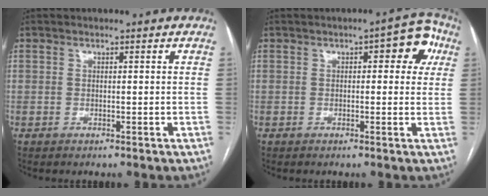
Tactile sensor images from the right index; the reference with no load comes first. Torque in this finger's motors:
{"motor_torque": [0.07, 0.02, 0.06, 0.04]}